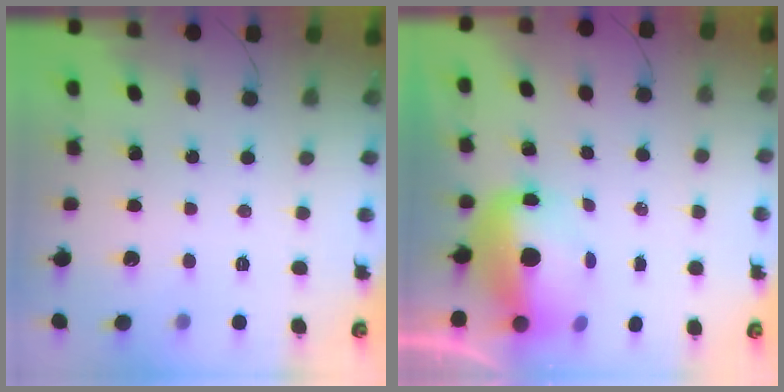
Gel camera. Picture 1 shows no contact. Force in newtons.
{"total": 11.0, "press": 10.7, "slide": 2.5}